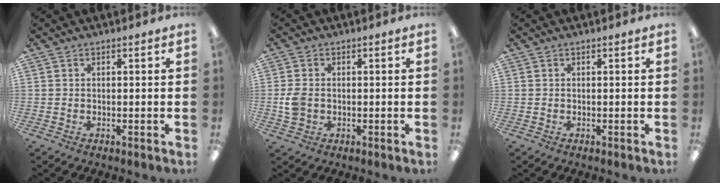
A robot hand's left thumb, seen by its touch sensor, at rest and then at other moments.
{"total": 4.2, "force": [-0.3, 3.3, 2.6], "torque": [-0.059, 0.003, -0.008]}
{"total": 0.0}